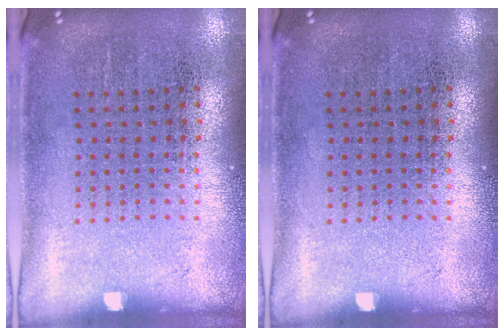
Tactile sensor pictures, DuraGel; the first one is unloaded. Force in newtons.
{"total": 0.0}